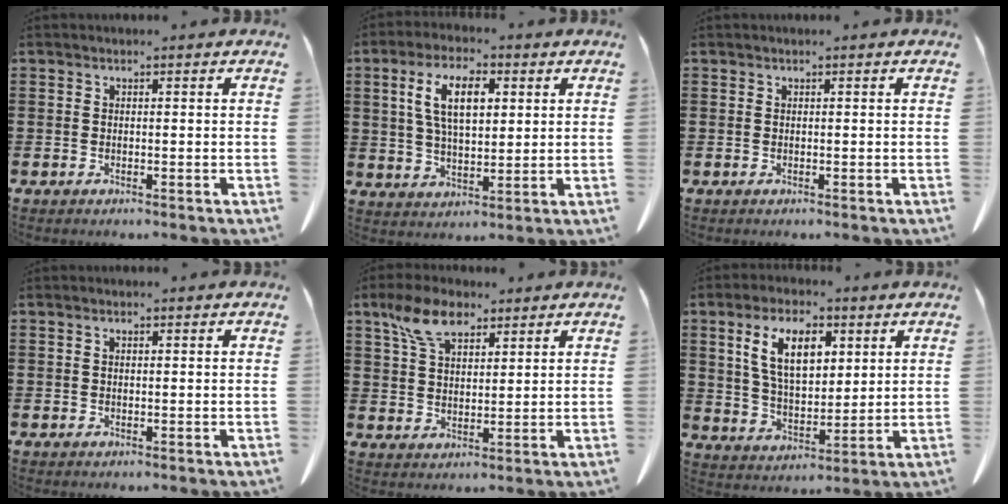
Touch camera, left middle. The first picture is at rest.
{"total": 8.7, "force": [3.0, 3.8, 7.2], "torque": [-0.159, 0.010, 0.050]}
{"total": 0.0}
{"total": 0.8, "force": [0.3, 0.3, 0.7], "torque": [-0.016, 0.001, 0.005]}
{"total": 7.7, "force": [4.9, 3.8, 4.5], "torque": [-0.105, 0.007, 0.092]}
{"total": 9.8, "force": [4.4, 4.9, 7.1], "torque": [-0.149, 0.014, 0.081]}